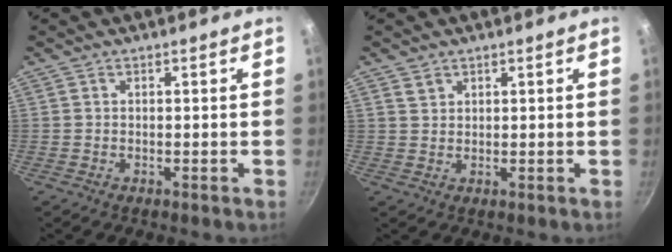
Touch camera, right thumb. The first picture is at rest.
{"total": 1.9, "force": [1.2, 1.4, 0.6], "torque": [-0.002, 0.000, 0.023]}